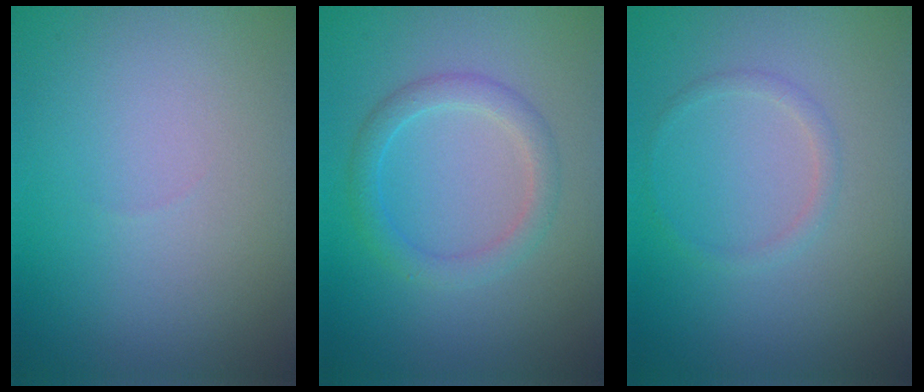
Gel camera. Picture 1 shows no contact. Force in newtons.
{"total": 2.4, "press": 2.4, "slide": 0.1}
{"total": 1.0, "press": 1.0, "slide": 0.1}